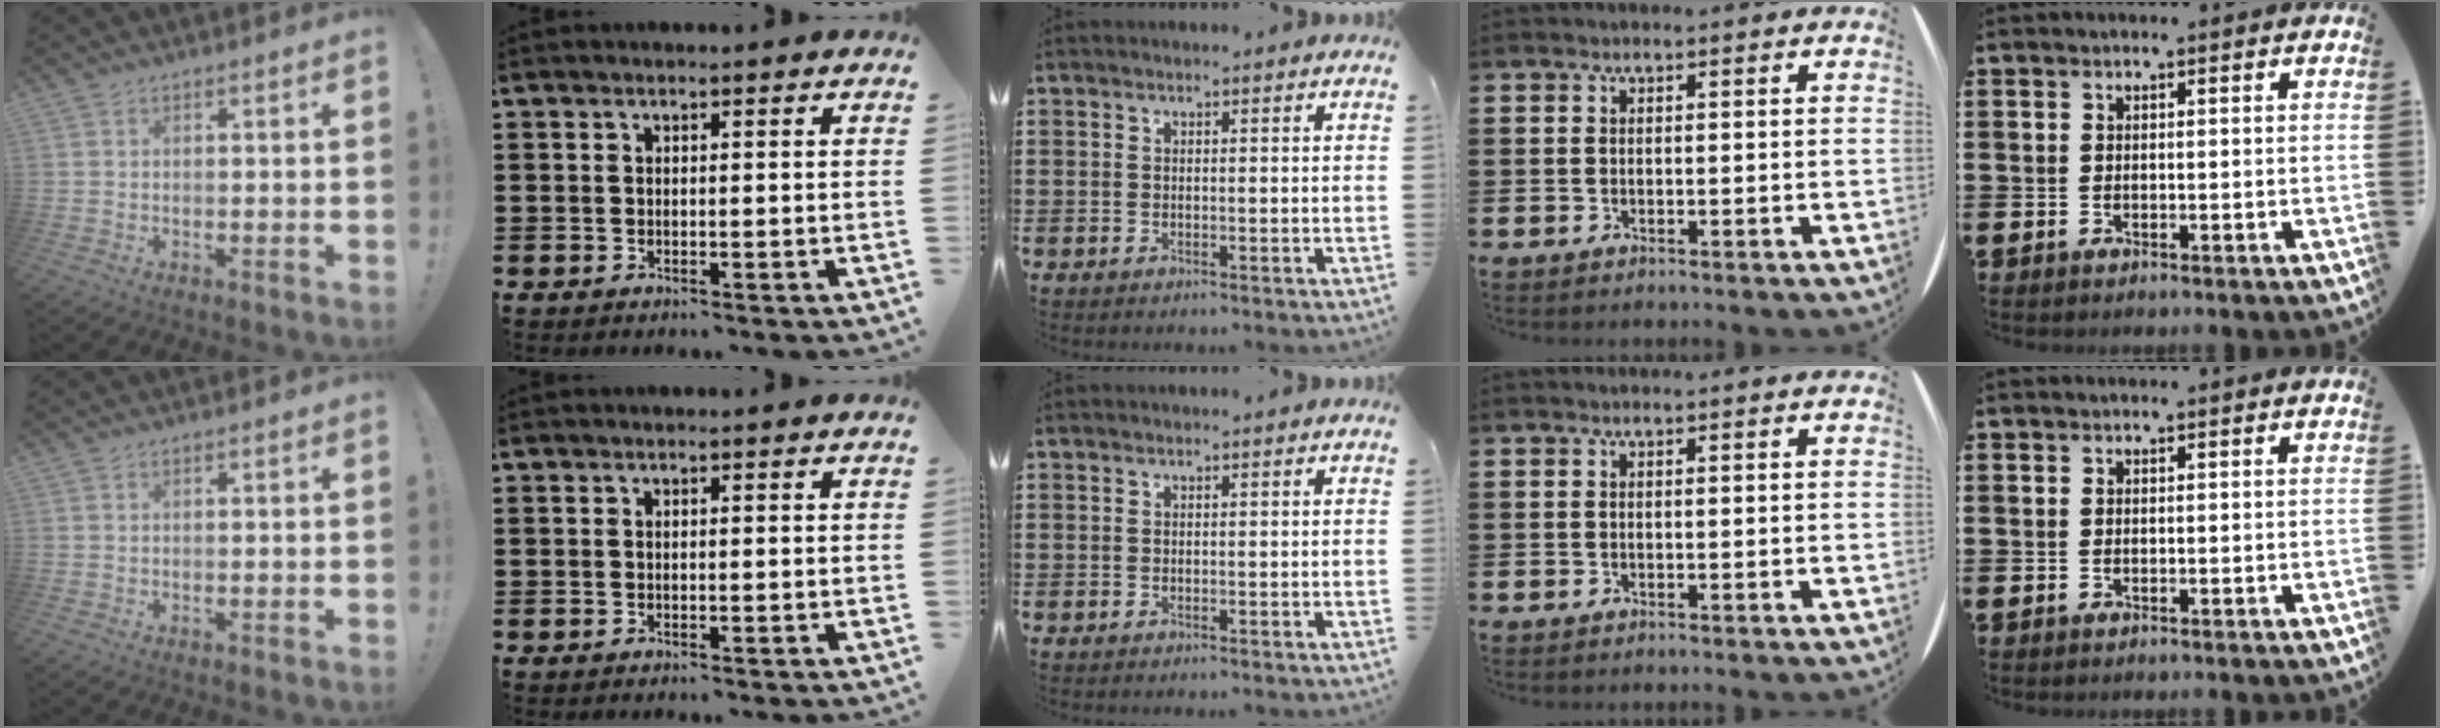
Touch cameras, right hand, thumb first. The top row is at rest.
{}